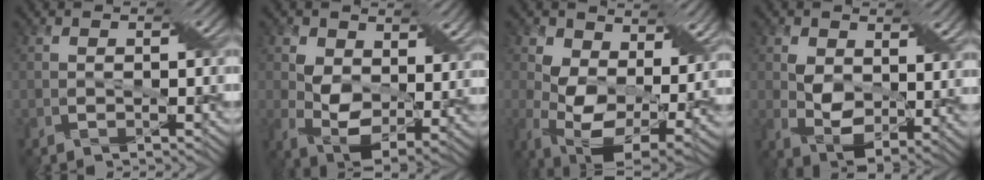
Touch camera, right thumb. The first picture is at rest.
{"total": 9.0, "force": [3.5, 5.8, 6.0], "torque": [-0.137, -0.014, 0.066]}
{"total": 12.6, "force": [3.4, 8.0, 9.1], "torque": [-0.194, -0.028, 0.070]}
{"total": 7.2, "force": [2.7, 4.5, 4.9], "torque": [-0.103, -0.016, 0.051]}